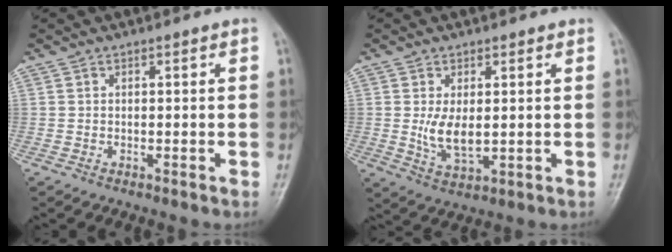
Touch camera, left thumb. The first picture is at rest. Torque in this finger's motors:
{"motor_torque": [-0.05, 0.44, 0.47, 0.01, 0.10]}